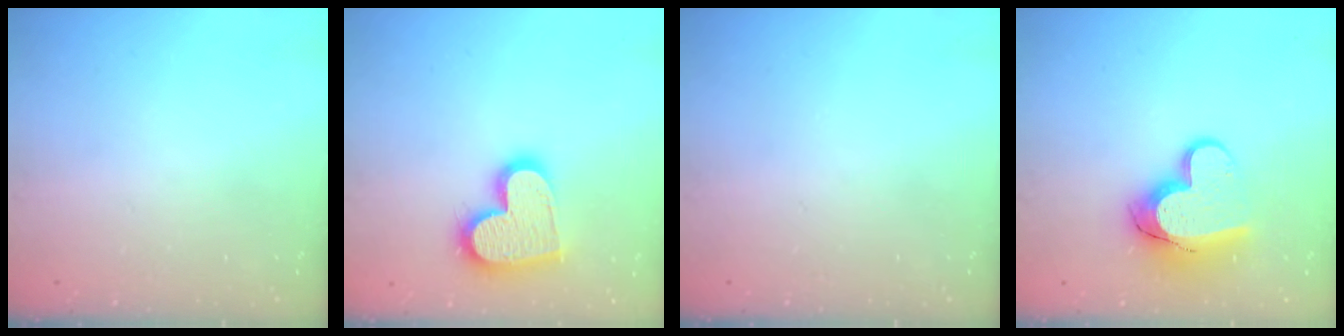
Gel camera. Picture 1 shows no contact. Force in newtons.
{"total": 17.2, "press": 17.1, "slide": 1.2}
{"total": 0.0}
{"total": 13.4, "press": 13.4, "slide": 1.1}